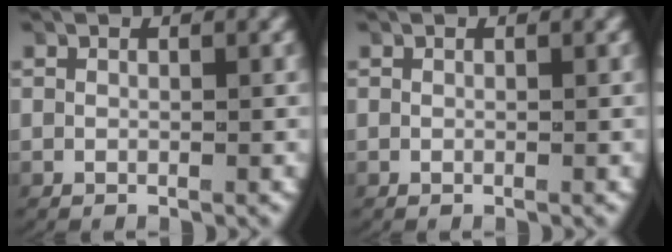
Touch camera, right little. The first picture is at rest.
{"total": 0.0}